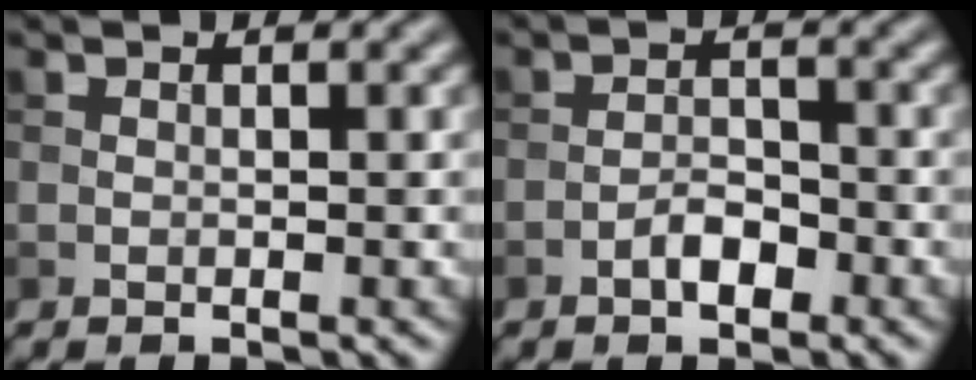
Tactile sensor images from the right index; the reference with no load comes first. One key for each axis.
{"total": 2.2, "fx": -1.3, "fy": 1.0, "fz": 1.5, "tx": -0.021, "ty": 0.007, "tz": -0.024}